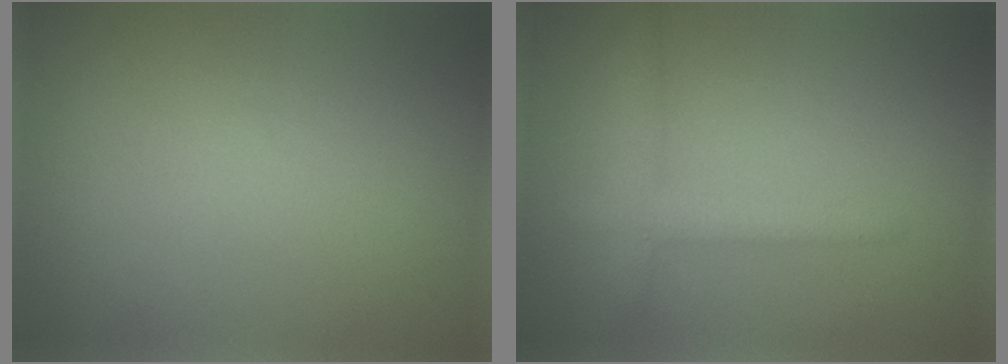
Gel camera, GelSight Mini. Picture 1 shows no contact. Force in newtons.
{"total": 2.3, "press": 2.3, "slide": 0.2}